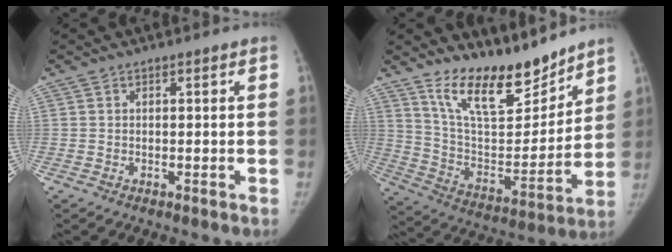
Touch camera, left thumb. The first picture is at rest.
{"total": 17.3, "force": [14.0, 6.0, 8.1], "torque": [-0.086, -0.097, 0.251]}